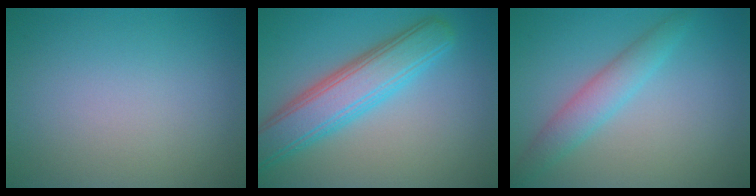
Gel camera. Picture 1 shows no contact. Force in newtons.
{"total": 6.4, "press": 6.4, "slide": 0.1}
{"total": 3.0, "press": 3.0, "slide": 0.1}